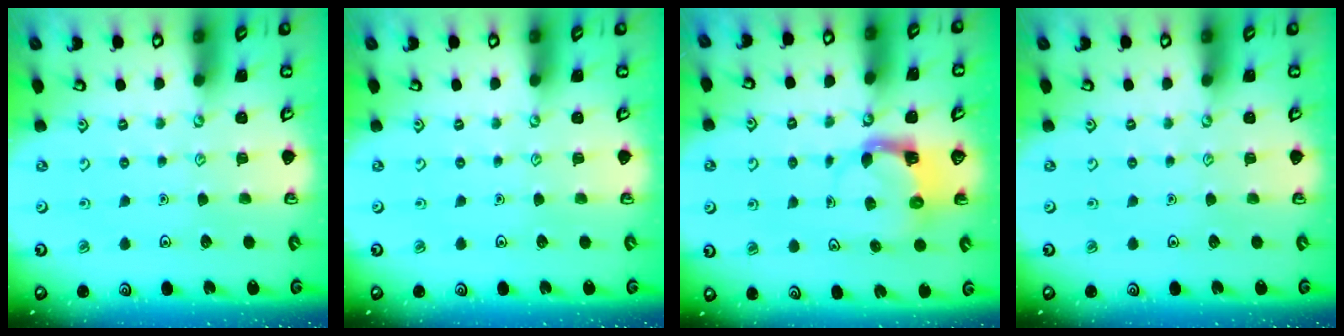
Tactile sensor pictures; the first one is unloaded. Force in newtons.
{"total": 0.0}
{"total": 3.9, "press": 3.9, "slide": 0.7}
{"total": 0.0}